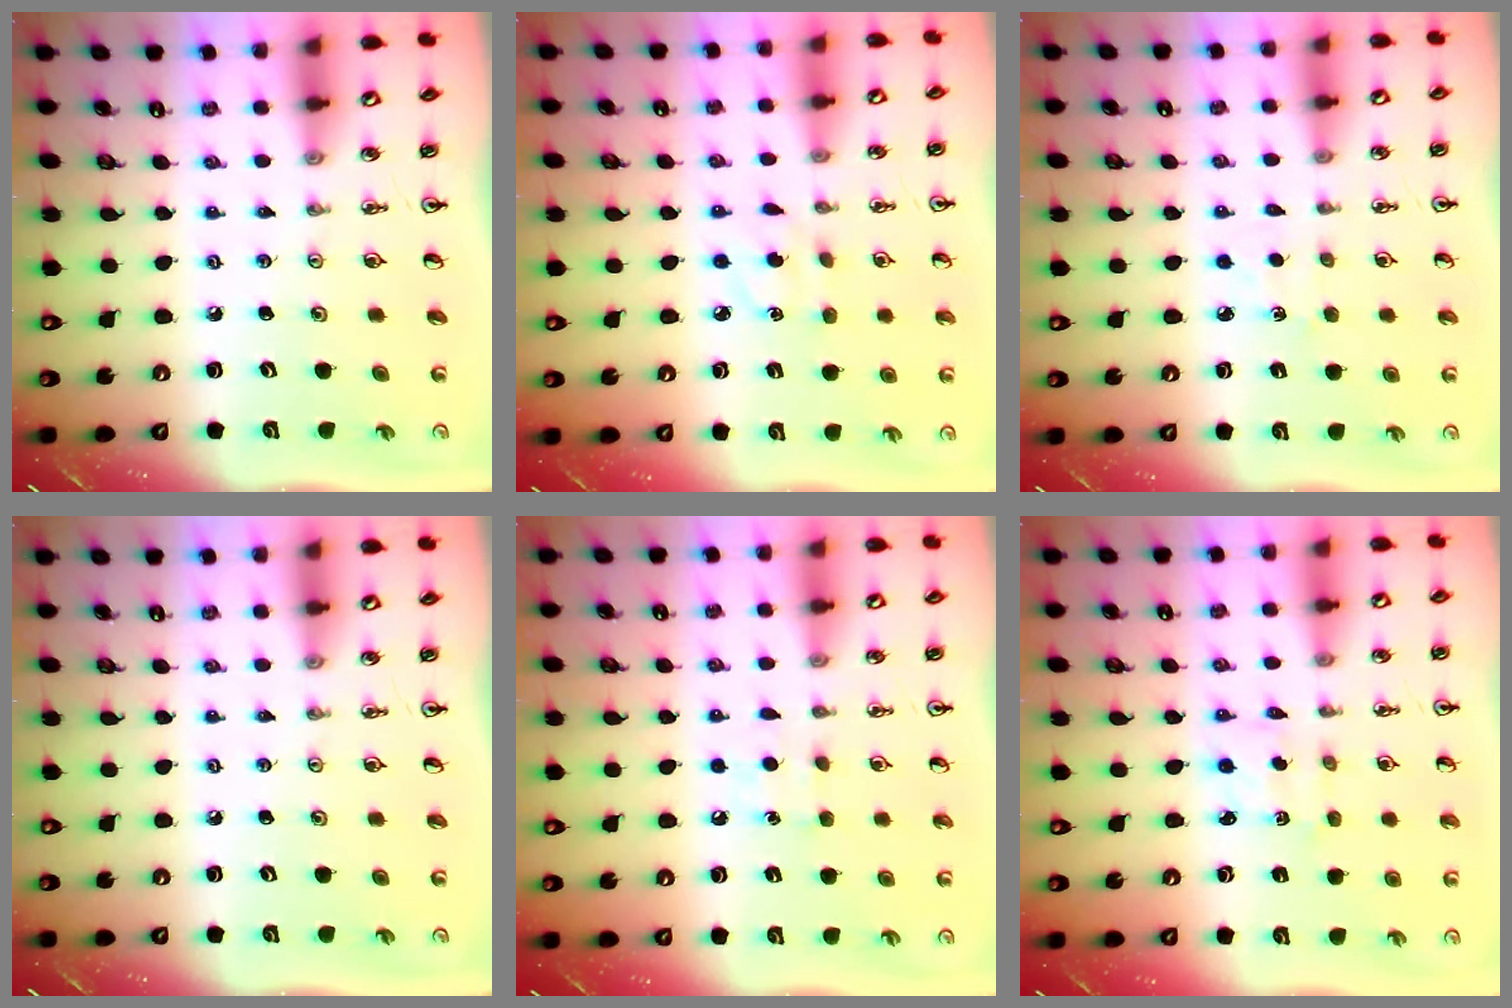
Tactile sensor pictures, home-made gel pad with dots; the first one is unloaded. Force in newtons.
{"total": 3.9, "press": 3.9, "slide": 0.5}
{"total": 3.8, "press": 3.8, "slide": 0.4}
{"total": 0.0}
{"total": 7.2, "press": 7.1, "slide": 0.8}
{"total": 2.0, "press": 1.8, "slide": 0.7}